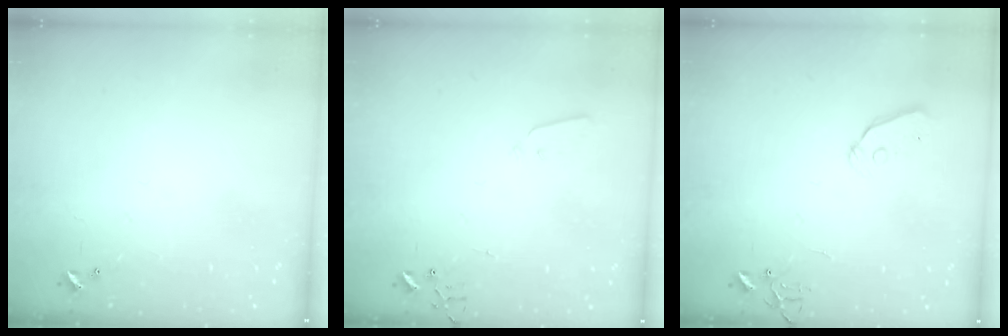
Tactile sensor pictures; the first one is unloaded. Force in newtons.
{"total": 2.2, "press": 2.2, "slide": 0.4}
{"total": 4.9, "press": 4.8, "slide": 0.8}